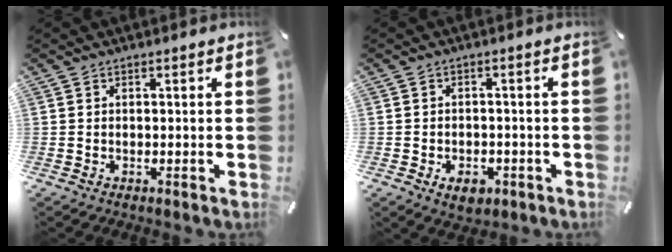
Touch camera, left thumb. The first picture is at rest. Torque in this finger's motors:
{"motor_torque": [0.04, 0.10, -0.01, 0.05, 0.00]}